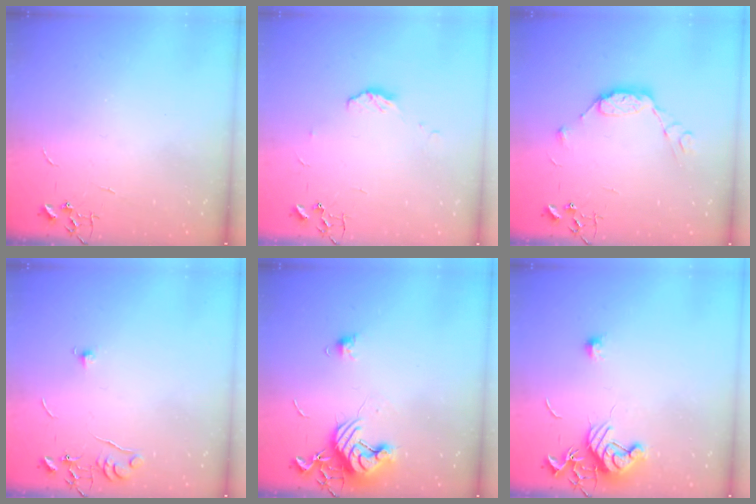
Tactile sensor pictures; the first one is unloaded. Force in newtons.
{"total": 5.7, "press": 5.7, "slide": 0.4}
{"total": 10.1, "press": 10.0, "slide": 0.6}
{"total": 6.1, "press": 6.0, "slide": 0.6}
{"total": 11.4, "press": 11.3, "slide": 1.2}
{"total": 10.9, "press": 10.9, "slide": 0.4}